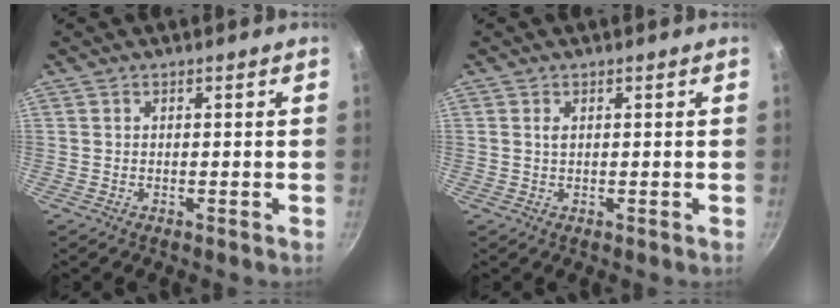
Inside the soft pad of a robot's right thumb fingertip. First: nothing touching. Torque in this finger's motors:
{"motor_torque": [0.52, 0.43, 0.67, 0.22, 0.00]}